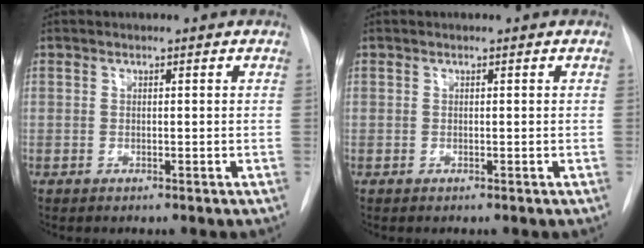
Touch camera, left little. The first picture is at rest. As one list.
[{"total": 0.0}]